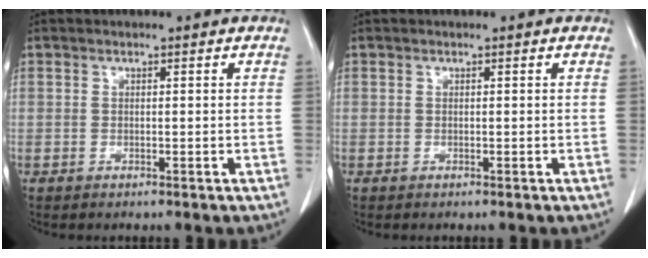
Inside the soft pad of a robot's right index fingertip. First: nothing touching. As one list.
[{"total": 0.0}]